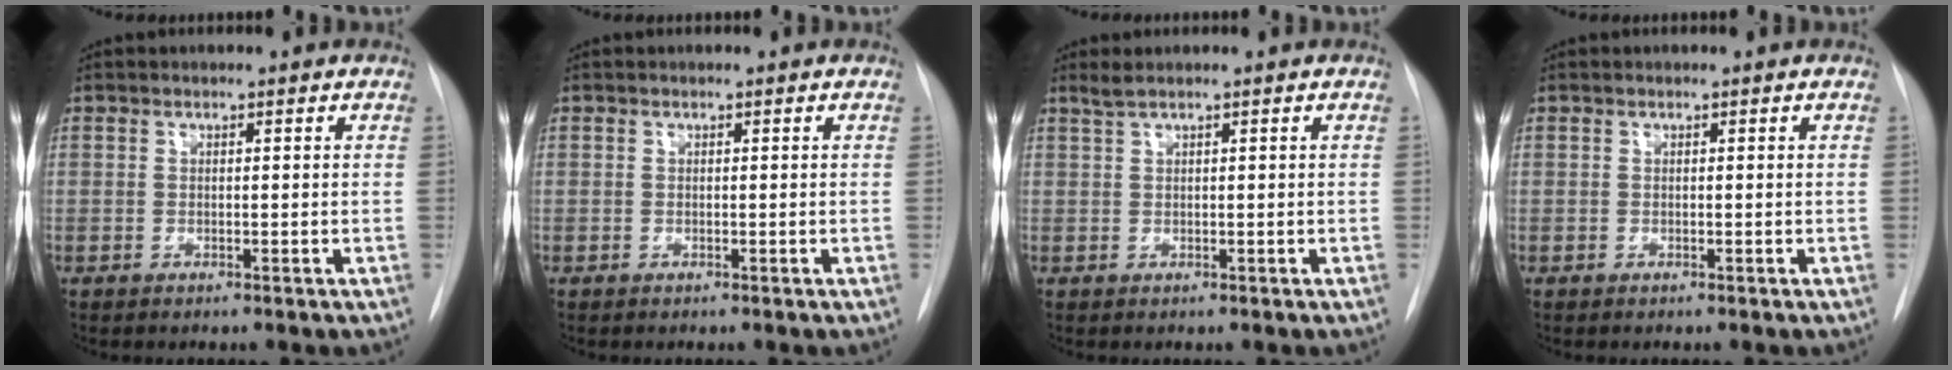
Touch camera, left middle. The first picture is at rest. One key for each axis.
{"total": 0.0}
{"total": 1.4, "fx": 1.0, "fy": -0.1, "fz": 0.9, "tx": -0.026, "ty": 0.015, "tz": 0.024}
{"total": 0.0}